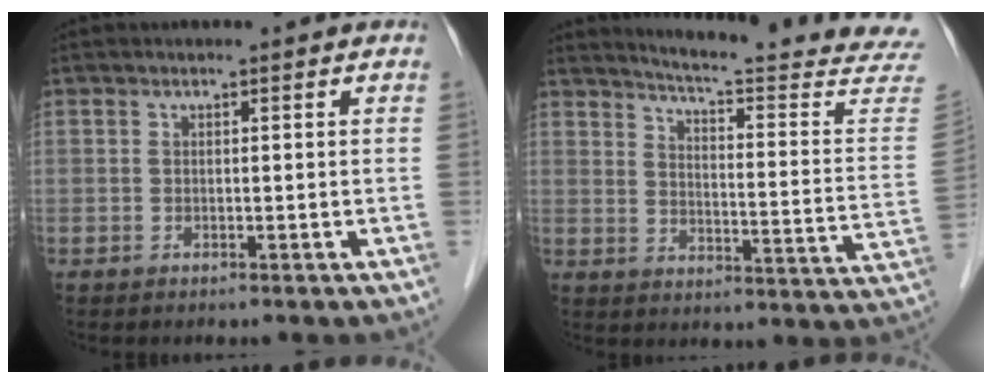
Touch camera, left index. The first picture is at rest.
{"total": 22.1, "force": [20.9, -0.4, 7.0], "torque": [-0.103, -0.124, 0.243]}